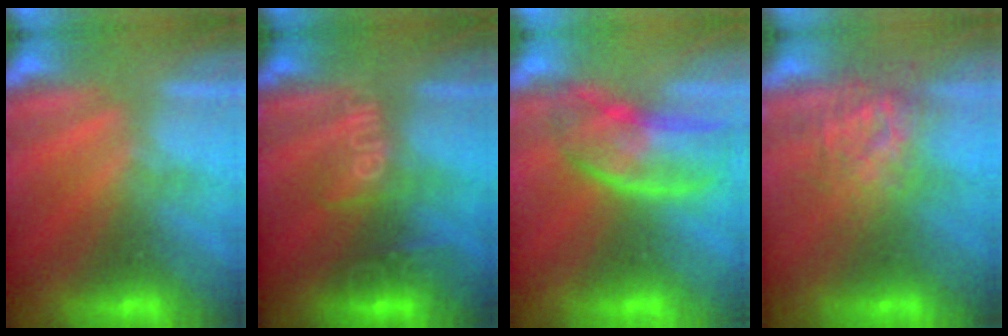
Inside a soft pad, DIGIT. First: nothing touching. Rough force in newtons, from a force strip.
{"total": 2.7}
{"total": 2.7}
{"total": 9.2}